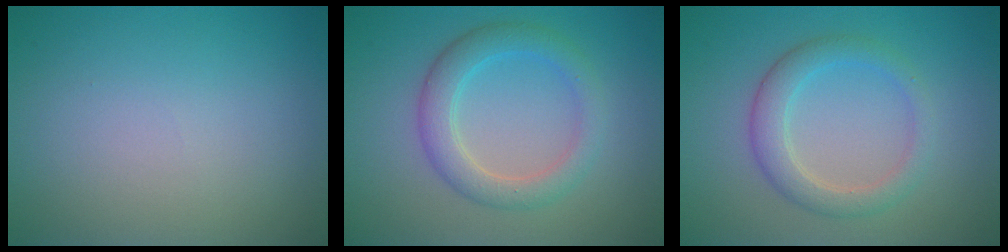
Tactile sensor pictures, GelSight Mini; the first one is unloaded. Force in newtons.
{"total": 3.6, "press": 3.6, "slide": 0.2}
{"total": 3.3, "press": 3.3, "slide": 0.2}